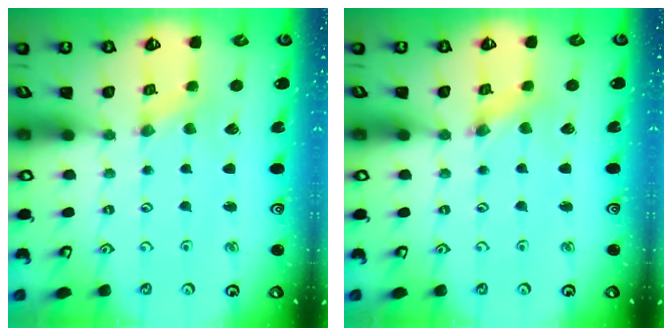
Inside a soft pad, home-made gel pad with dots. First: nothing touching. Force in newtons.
{"total": 0.9, "press": 0.9, "slide": 0.2}